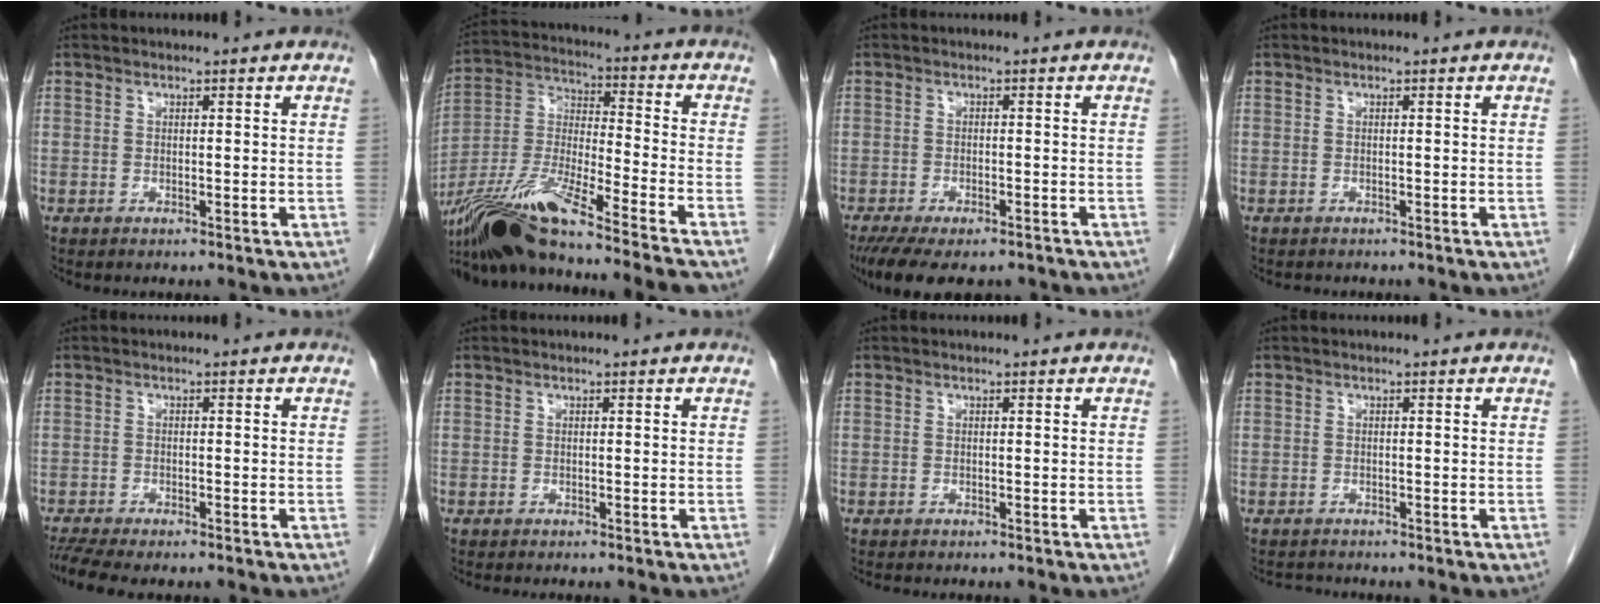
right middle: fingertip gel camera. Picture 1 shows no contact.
{"total": 21.0, "force": [-17.0, -0.7, 12.2], "torque": [-0.265, -0.028, -0.312]}
{"total": 11.2, "force": [-8.5, 4.1, 6.0], "torque": [-0.100, -0.011, -0.121]}
{"total": 1.4, "force": [-1.2, 0.6, 0.3], "torque": [-0.011, -0.002, -0.017]}
{"total": 6.4, "force": [-5.4, 1.2, 3.2], "torque": [-0.054, -0.005, -0.086]}
{"total": 0.7, "force": [-0.6, 0.0, 0.2], "torque": [-0.005, -0.001, -0.011]}
{"total": 1.1, "force": [-1.0, 0.2, 0.4], "torque": [-0.010, -0.003, -0.013]}
{"total": 1.6, "force": [-1.5, 0.5, -0.3], "torque": [0.001, -0.005, -0.026]}